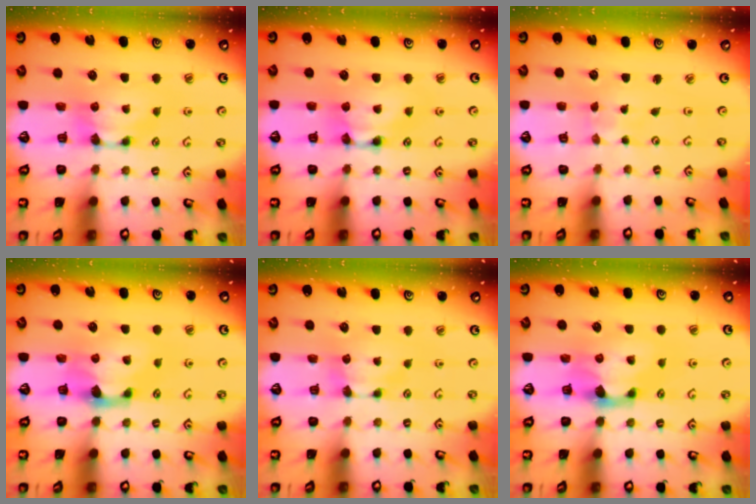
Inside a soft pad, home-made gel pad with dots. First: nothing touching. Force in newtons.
{"total": 1.9, "press": 1.9, "slide": 0.2}
{"total": 5.0, "press": 5.0, "slide": 0.3}
{"total": 1.6, "press": 1.2, "slide": 1.1}
{"total": 0.7, "press": 0.6, "slide": 0.5}
{"total": 1.6, "press": 1.2, "slide": 1.1}